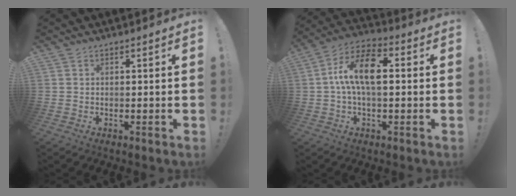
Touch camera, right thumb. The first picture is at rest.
{"total": 12.8, "force": [1.4, 6.2, 11.1], "torque": [-0.194, 0.007, 0.022]}